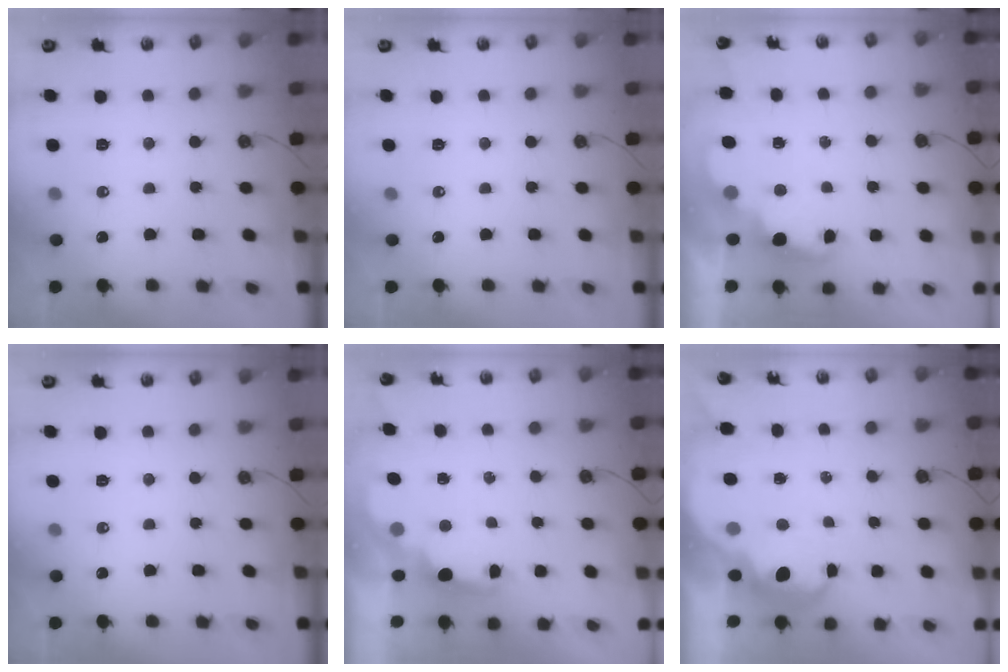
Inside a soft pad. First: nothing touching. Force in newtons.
{"total": 0.0}
{"total": 2.4, "press": 2.4, "slide": 0.6}
{"total": 0.0}
{"total": 2.0, "press": 1.9, "slide": 0.7}
{"total": 5.6, "press": 5.6, "slide": 0.5}